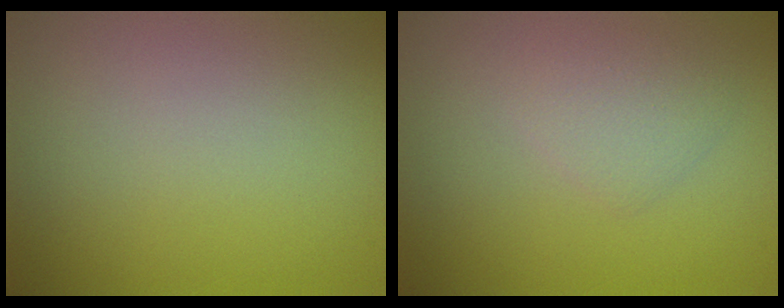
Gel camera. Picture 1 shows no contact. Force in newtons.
{"total": 1.7, "press": 1.7, "slide": 0.1}